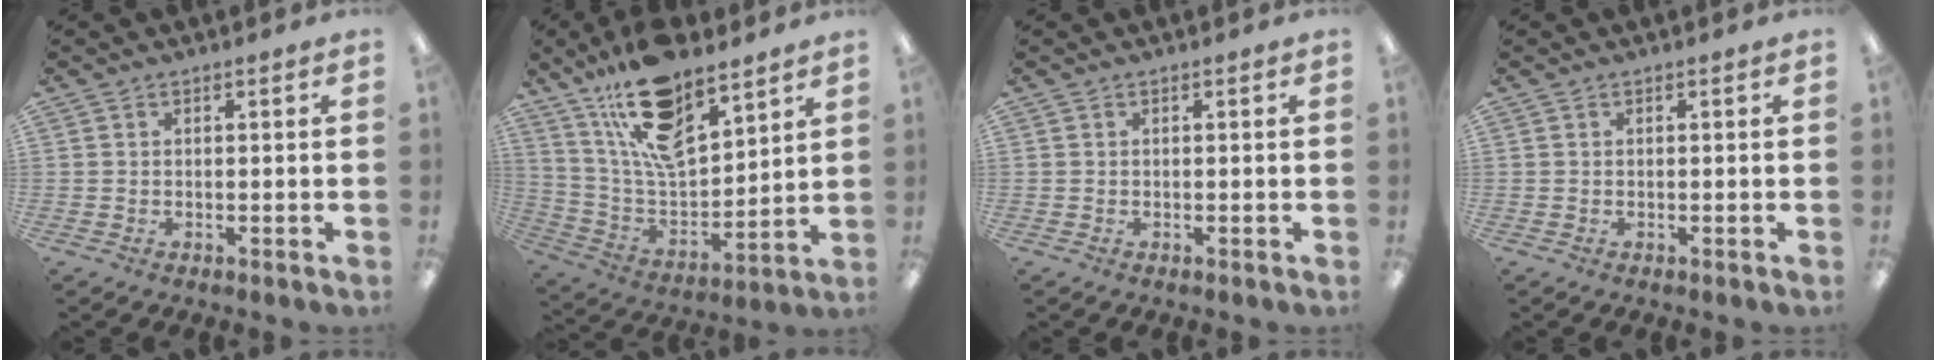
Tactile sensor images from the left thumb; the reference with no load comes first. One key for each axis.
{"total": 18.9, "fx": 13.5, "fy": 7.7, "fz": 10.8, "tx": -0.203, "ty": -0.072, "tz": 0.242}
{"total": 0.0}
{"total": 0.0}